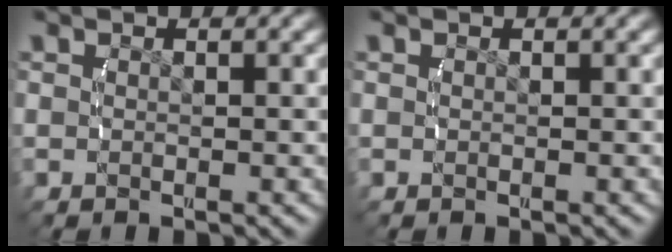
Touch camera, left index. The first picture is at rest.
{"total": 0.0}